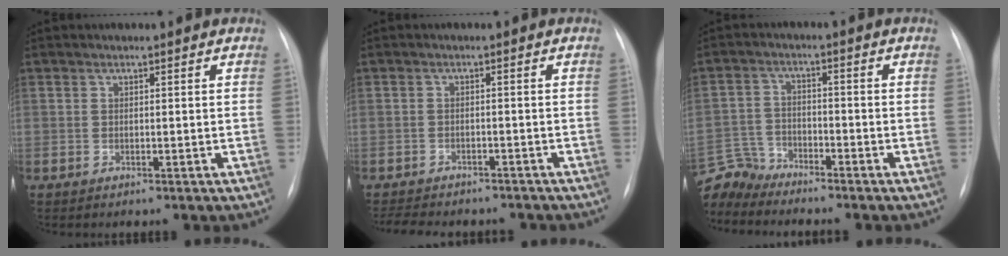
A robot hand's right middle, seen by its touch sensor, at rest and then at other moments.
{"total": 10.6, "force": [-9.4, 3.4, 3.7], "torque": [-0.076, -0.001, -0.117]}
{"total": 6.6, "force": [-6.5, 0.9, -0.8], "torque": [0.009, 0.006, -0.130]}